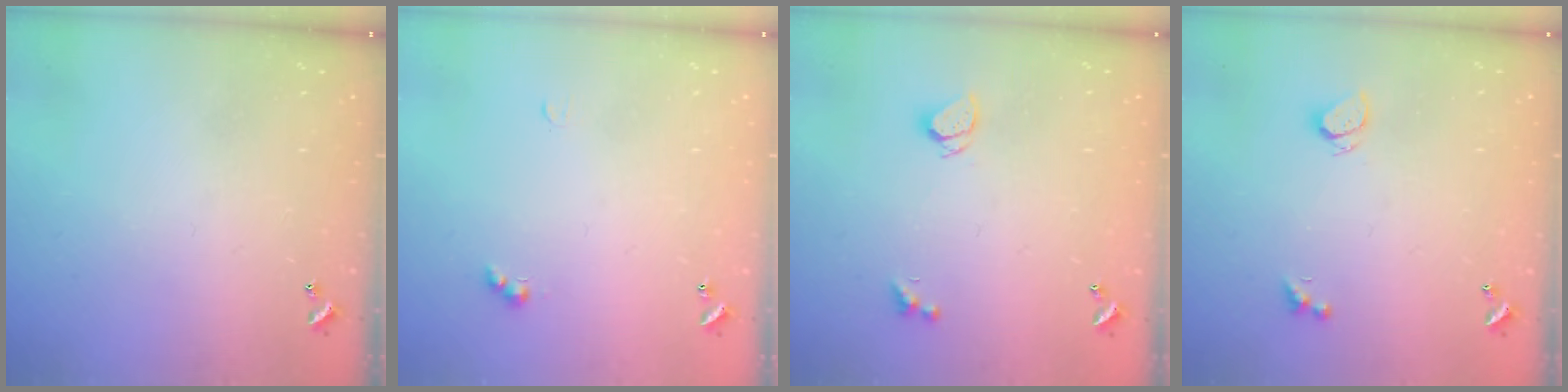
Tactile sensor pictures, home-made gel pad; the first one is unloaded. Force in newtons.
{"total": 1.8, "press": 1.8, "slide": 0.4}
{"total": 2.3, "press": 2.2, "slide": 0.7}
{"total": 1.6, "press": 1.5, "slide": 0.5}